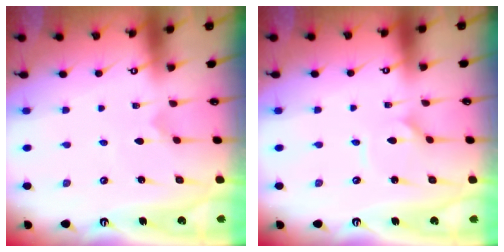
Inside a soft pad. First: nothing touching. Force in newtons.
{"total": 1.1, "press": 1.1, "slide": 0.1}